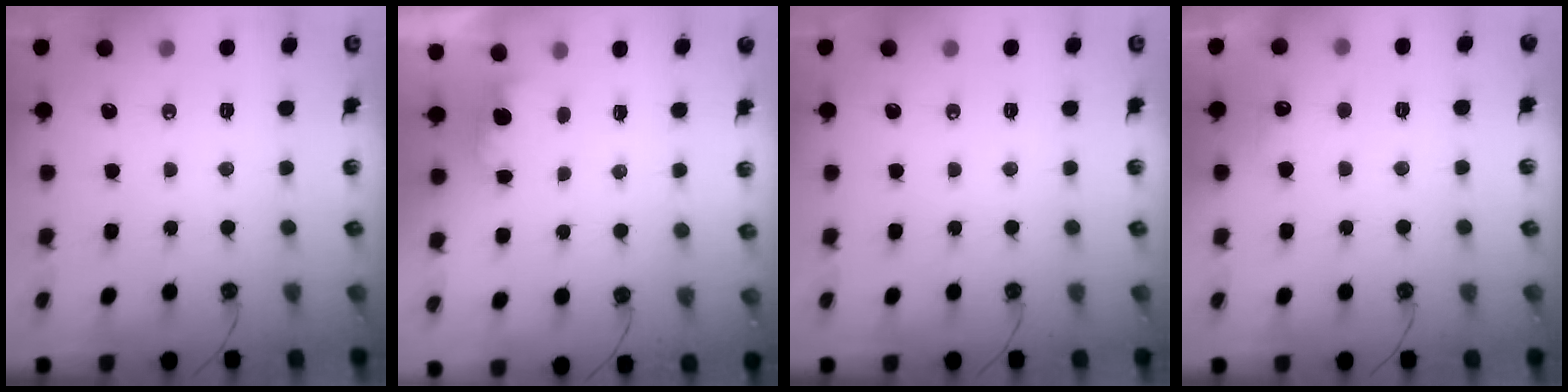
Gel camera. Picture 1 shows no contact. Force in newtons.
{"total": 1.1, "press": 0.8, "slide": 0.7}
{"total": 0.0}
{"total": 5.1, "press": 4.9, "slide": 1.3}